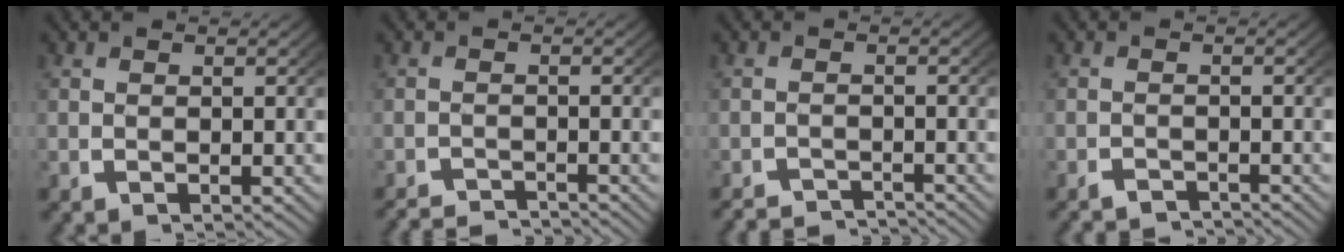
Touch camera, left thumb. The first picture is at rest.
{"total": 3.2, "force": [-3.2, 0.5, 0.4], "torque": [0.000, -0.014, -0.054]}
{"total": 3.7, "force": [-3.6, 0.7, 0.6], "torque": [-0.002, -0.015, -0.060]}
{"total": 2.5, "force": [-2.5, 0.5, 0.3], "torque": [-0.006, -0.013, -0.041]}